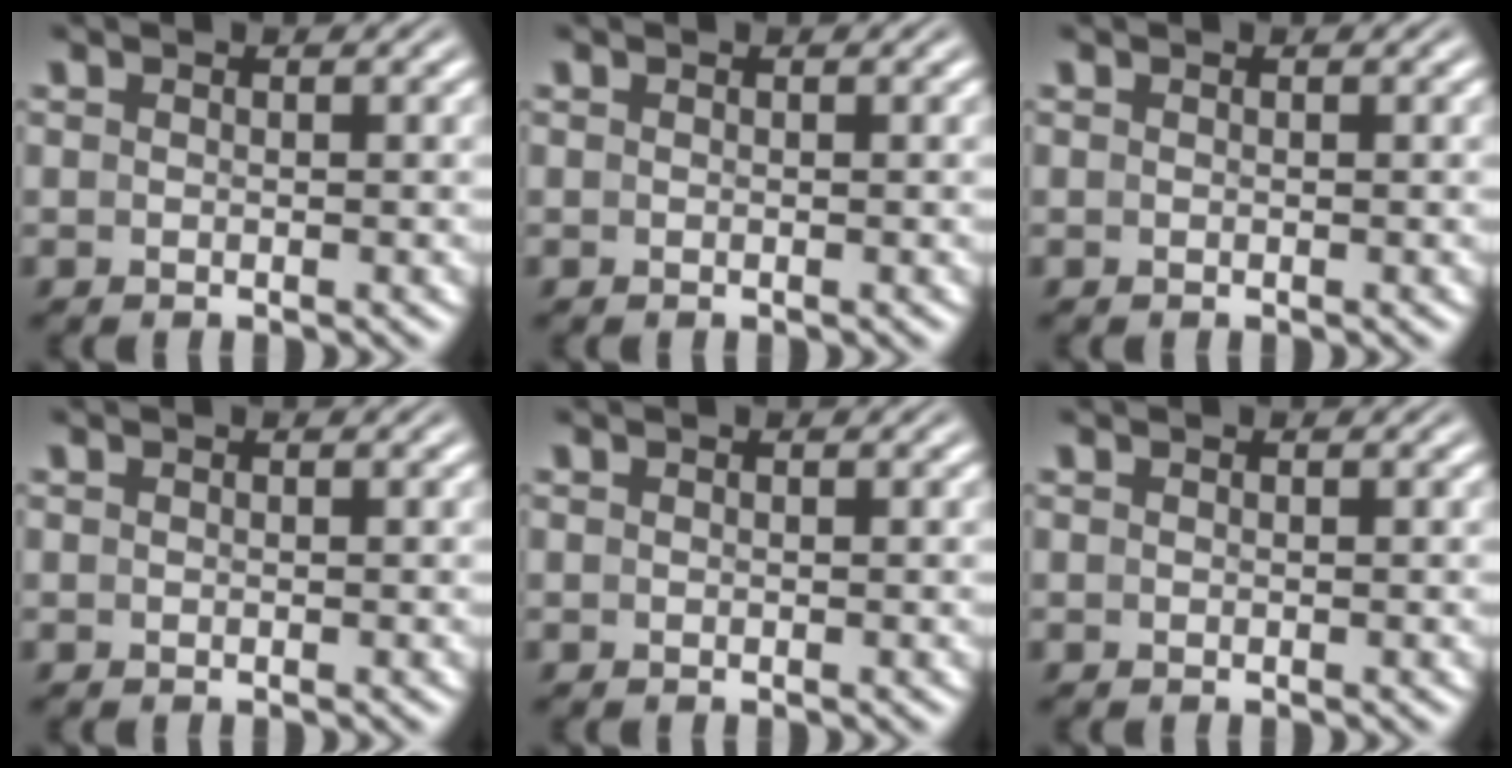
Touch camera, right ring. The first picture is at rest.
{"total": 0.0}
{"total": 0.0}
{"total": 0.0}
{"total": 0.0}
{"total": 0.0}